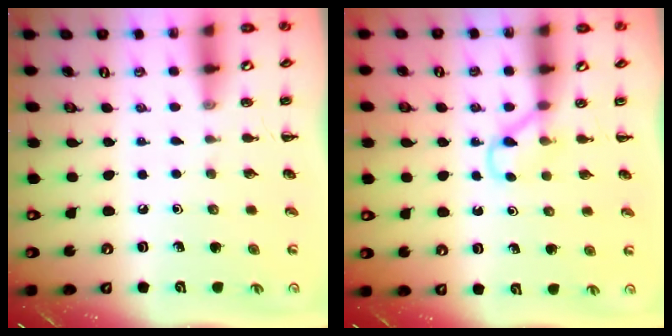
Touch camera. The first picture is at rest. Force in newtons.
{"total": 3.2, "press": 3.1, "slide": 1.0}